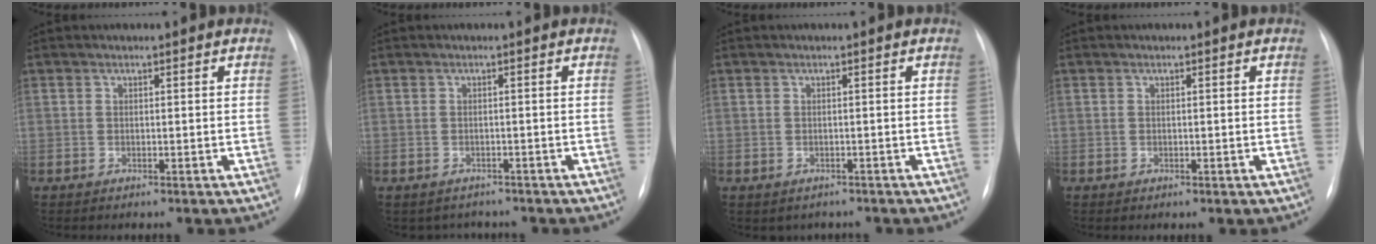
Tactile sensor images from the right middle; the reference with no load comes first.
{"total": 3.0, "force": [-2.5, 1.6, -0.1], "torque": [-0.001, 0.009, -0.031]}
{"total": 2.1, "force": [-1.5, 1.4, 0.2], "torque": [-0.006, 0.005, -0.017]}
{"total": 0.0}